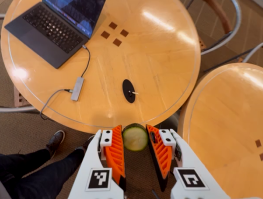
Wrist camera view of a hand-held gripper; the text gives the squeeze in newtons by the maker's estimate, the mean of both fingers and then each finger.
{"total": 7.7, "left": 7.4, "right": 8.0}